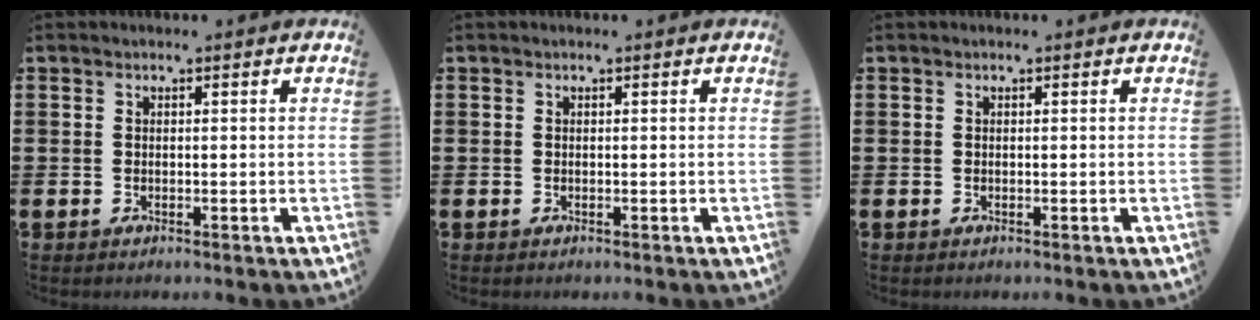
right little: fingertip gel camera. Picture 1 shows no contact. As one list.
[{"total": 0.0}, {"total": 0.0}]